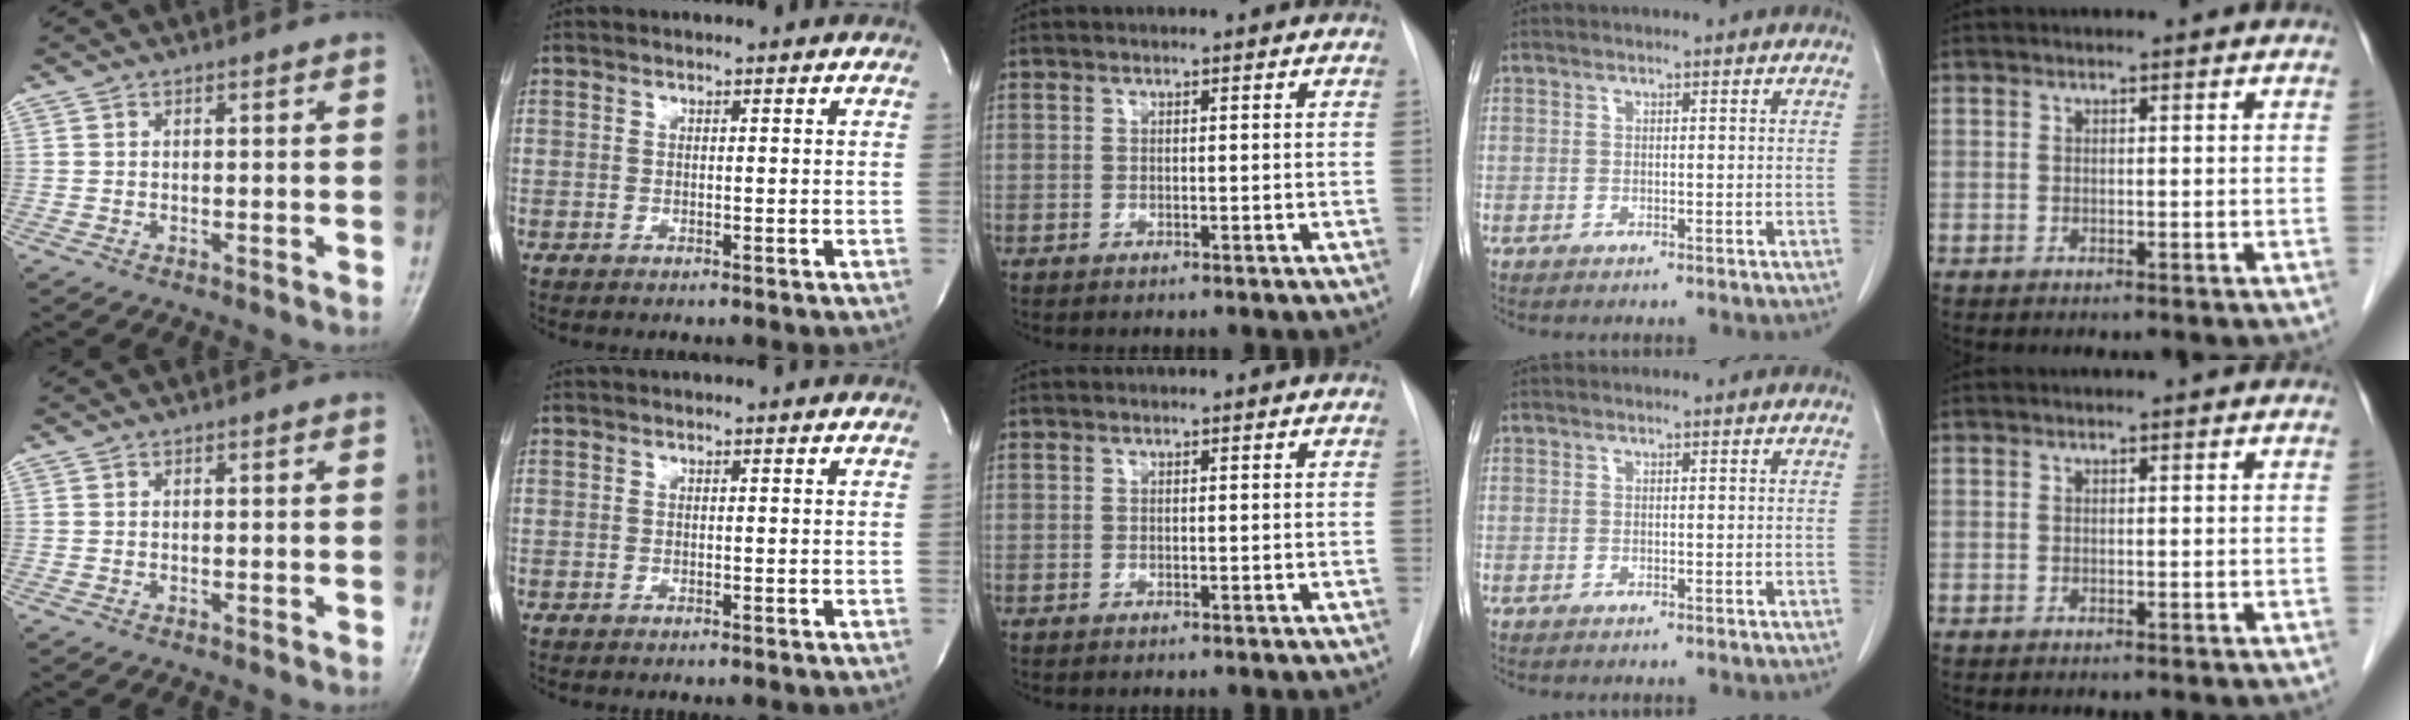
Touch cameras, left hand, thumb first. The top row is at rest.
{}